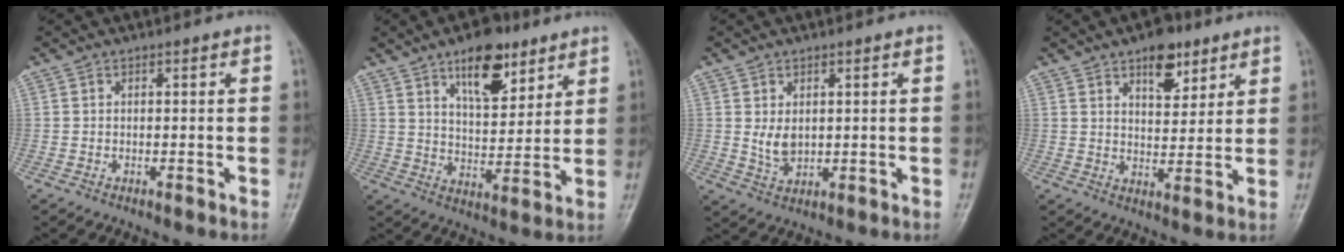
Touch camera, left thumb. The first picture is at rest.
{"total": 12.1, "force": [7.2, 5.6, 7.8], "torque": [-0.093, -0.043, 0.118]}
{"total": 4.0, "force": [0.8, 2.7, 2.9], "torque": [-0.041, -0.012, 0.023]}
{"total": 8.3, "force": [5.1, 4.3, 5.1], "torque": [-0.045, -0.027, 0.075]}